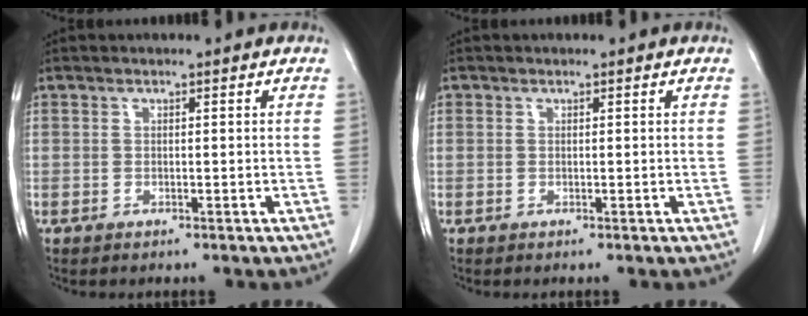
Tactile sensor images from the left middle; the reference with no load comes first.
{"total": 0.0}